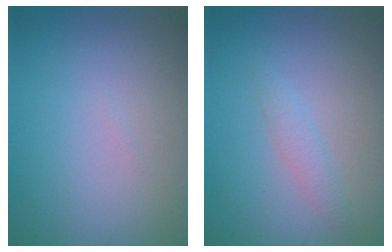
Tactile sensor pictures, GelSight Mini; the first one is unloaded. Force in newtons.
{"total": 1.3, "press": 1.3, "slide": 0.0}